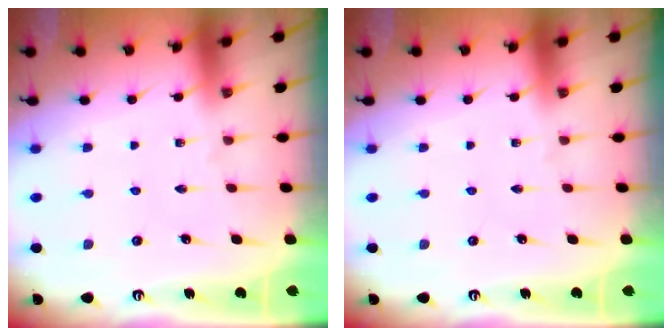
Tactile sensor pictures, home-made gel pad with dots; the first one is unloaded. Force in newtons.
{"total": 0.0}